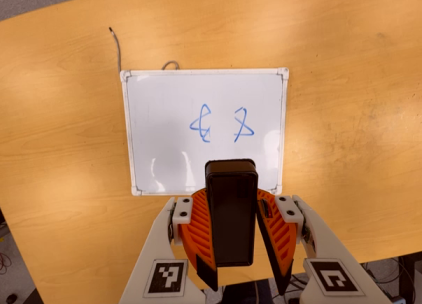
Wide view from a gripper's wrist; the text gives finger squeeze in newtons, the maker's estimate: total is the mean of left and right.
{"total": 8.0, "left": 8.3, "right": 7.6}